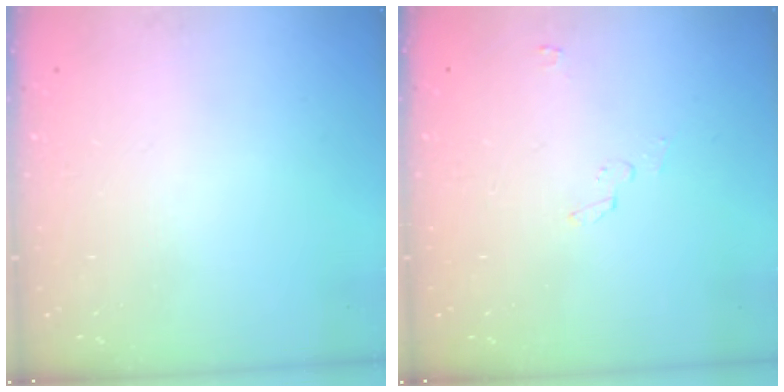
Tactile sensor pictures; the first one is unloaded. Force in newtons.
{"total": 2.5, "press": 2.5, "slide": 0.3}